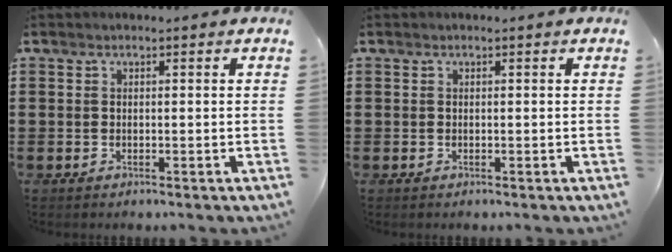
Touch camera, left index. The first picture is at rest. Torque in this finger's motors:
{"motor_torque": [0.00, 0.00, 0.00, 0.00]}